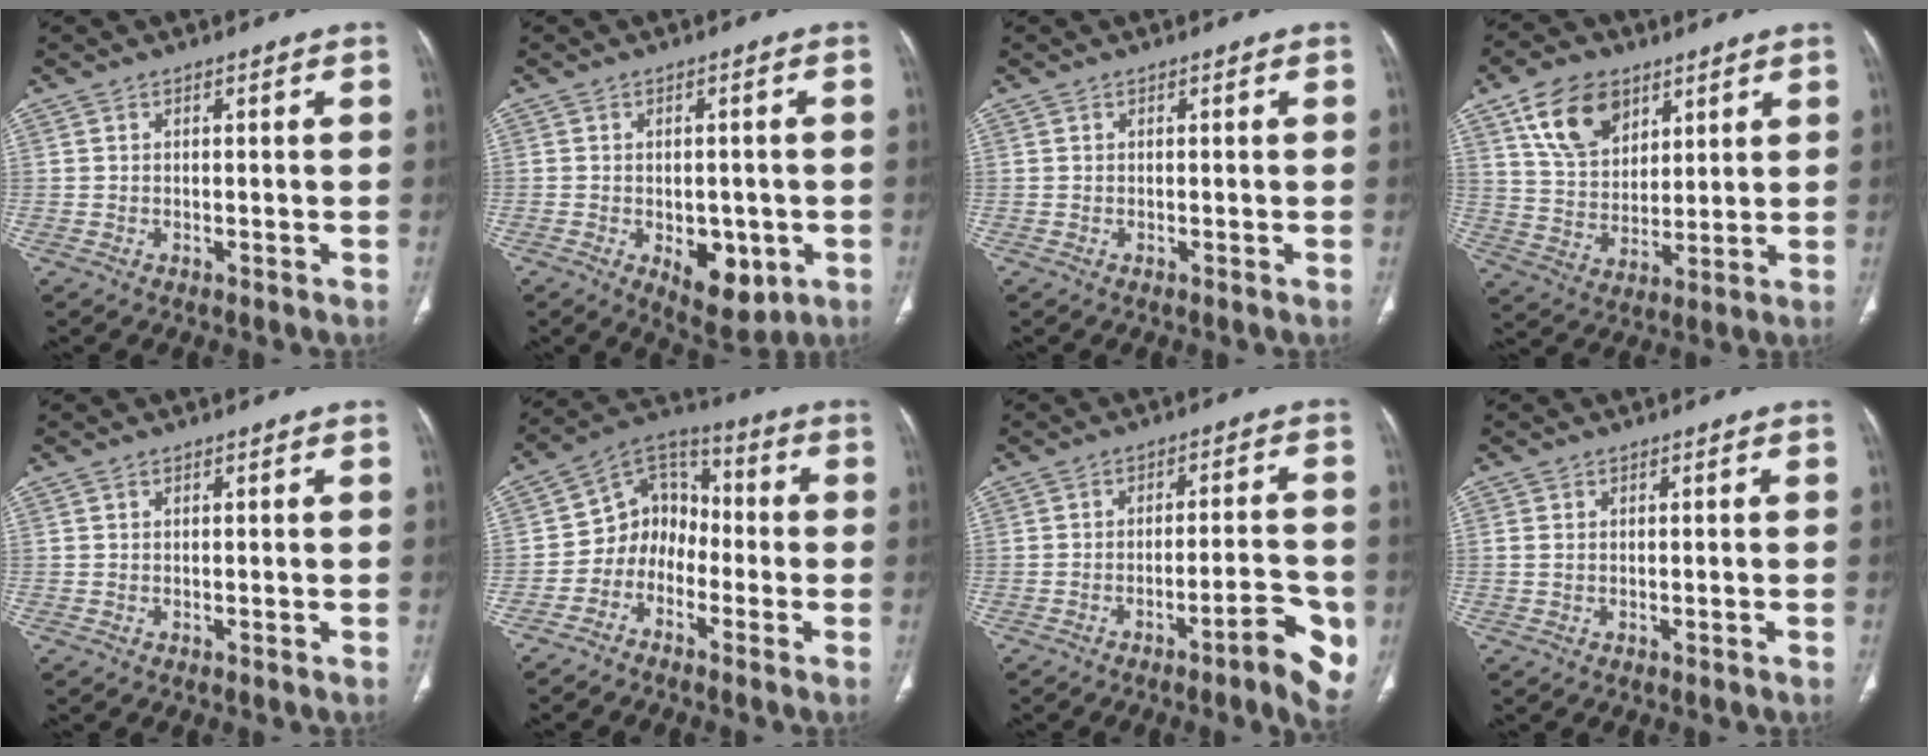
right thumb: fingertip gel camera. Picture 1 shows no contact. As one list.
[{"total": 8.5, "force": [-2.6, 4.8, 6.5], "torque": [-0.061, 0.003, -0.022]}, {"total": 0.0}, {"total": 12.9, "force": [7.0, 8.3, 7.0], "torque": [-0.099, -0.027, 0.135]}, {"total": 0.0}, {"total": 9.2, "force": [-3.1, 7.7, 4.0], "torque": [-0.029, 0.063, -0.077]}, {"total": 9.3, "force": [-4.0, 1.9, 8.2], "torque": [-0.090, 0.019, -0.050]}, {"total": 0.8, "force": [0.1, 0.5, 0.5], "torque": [-0.011, 0.000, 0.005]}]